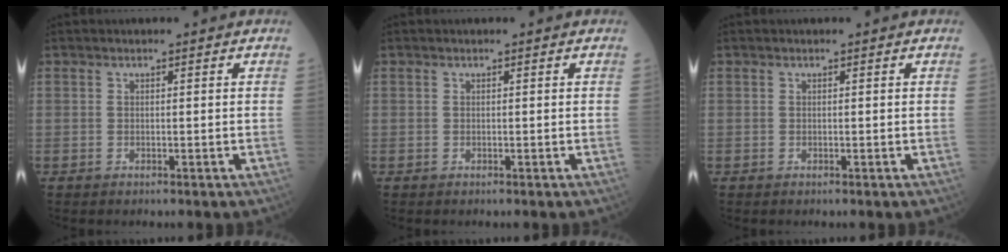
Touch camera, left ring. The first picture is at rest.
{"total": 0.0}
{"total": 0.0}